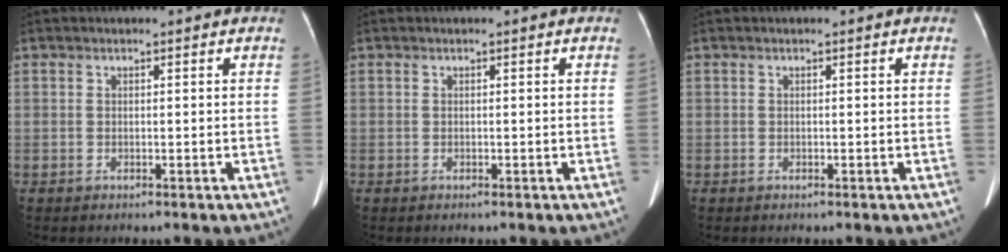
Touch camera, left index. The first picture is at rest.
{"total": 0.0}
{"total": 0.0}